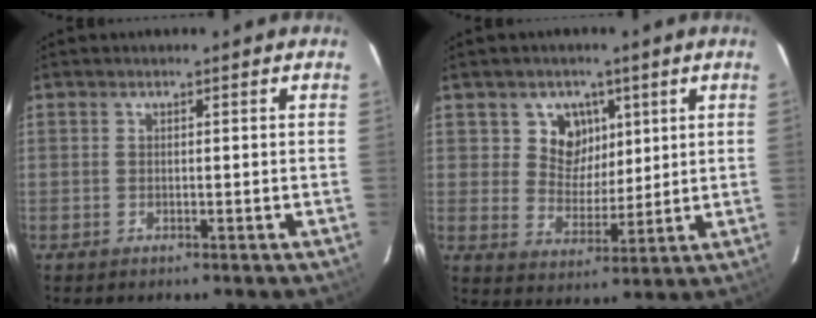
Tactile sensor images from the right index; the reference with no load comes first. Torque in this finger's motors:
{"motor_torque": [0.08, 0.15, 0.01, 0.01]}